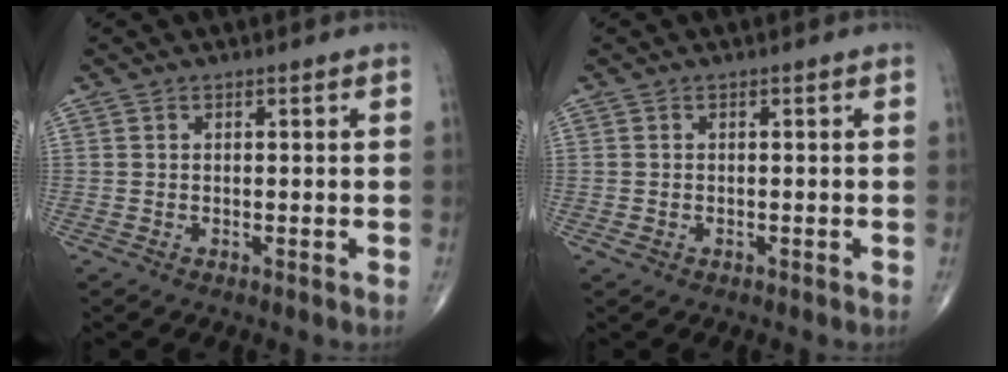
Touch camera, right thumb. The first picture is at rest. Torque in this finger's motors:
{"motor_torque": [0.33, 0.22, -0.15, -0.08, 0.00]}